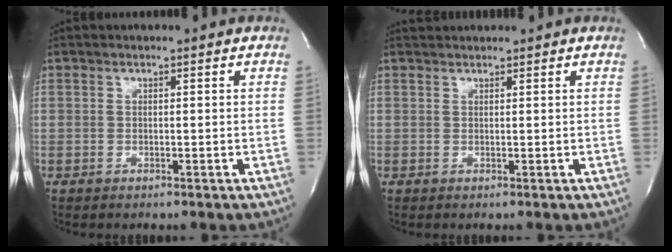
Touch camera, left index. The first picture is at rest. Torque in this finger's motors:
{"motor_torque": [-0.02, -0.11, -0.07, -0.01]}